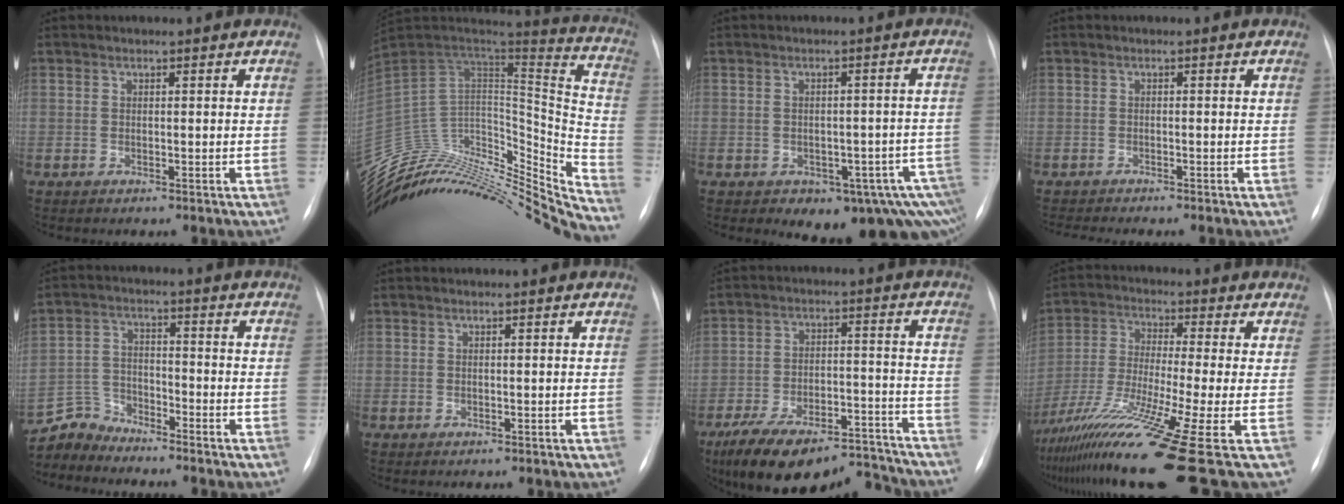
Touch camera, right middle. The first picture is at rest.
{"total": 32.8, "force": [-30.6, 7.8, 8.8], "torque": [-0.113, 0.034, -0.449]}
{"total": 12.4, "force": [-7.8, 5.6, 7.8], "torque": [-0.051, 0.023, -0.091]}
{"total": 3.6, "force": [-3.3, -0.3, 1.4], "torque": [-0.017, -0.006, -0.049]}
{"total": 5.4, "force": [-5.1, 0.8, -1.4], "torque": [0.025, 0.005, -0.103]}
{"total": 0.0}
{"total": 18.6, "force": [-15.9, 6.0, 7.6], "torque": [-0.123, 0.025, -0.238]}
{"total": 17.5, "force": [-9.9, -1.0, 14.5], "torque": [-0.252, -0.045, -0.177]}